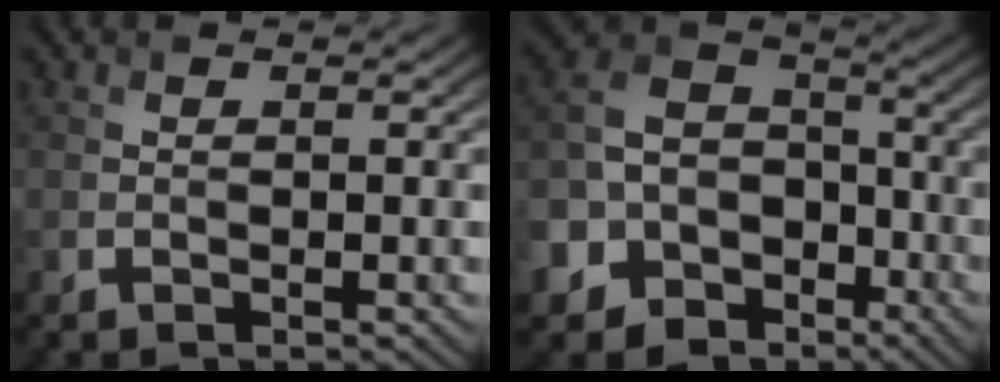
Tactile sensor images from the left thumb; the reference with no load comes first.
{"total": 14.8, "force": [-6.2, 11.8, 6.3], "torque": [-0.192, -0.041, -0.112]}